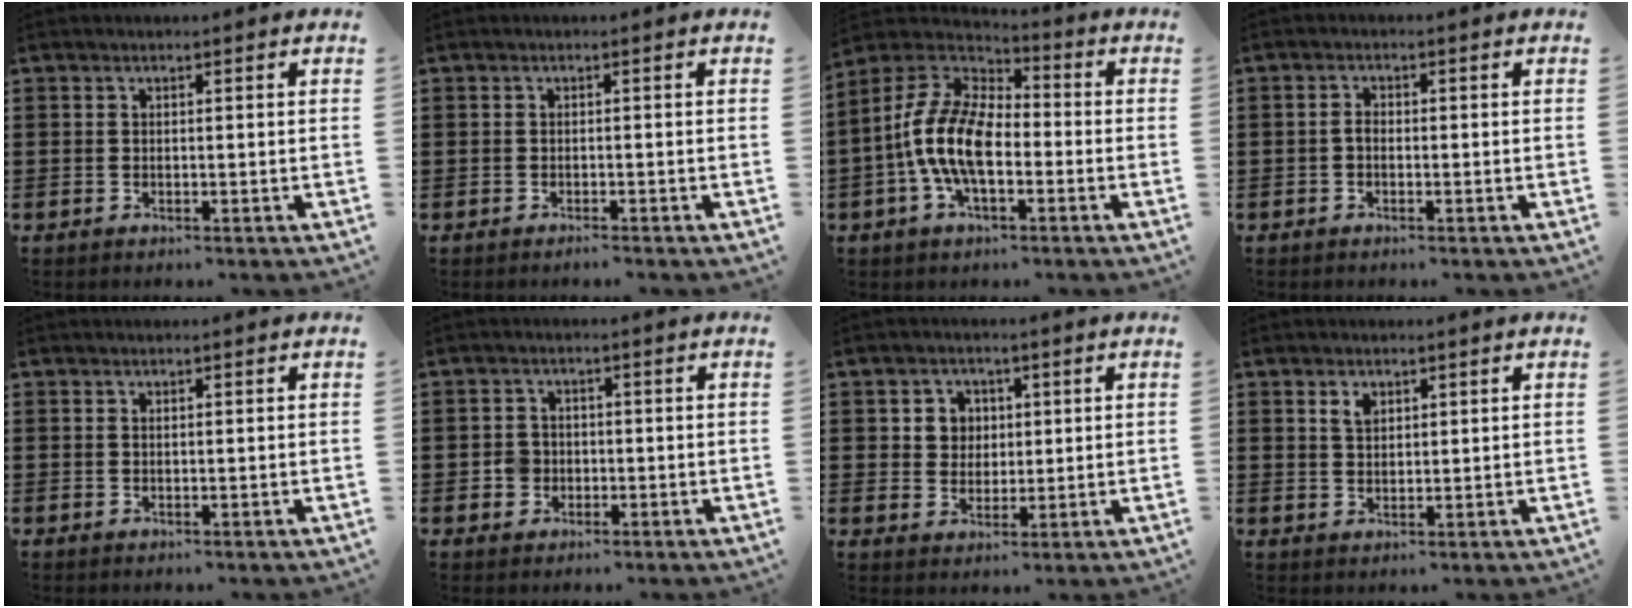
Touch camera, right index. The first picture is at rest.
{"total": 0.7, "force": [-0.7, 0.0, 0.1], "torque": [-0.004, -0.004, -0.015]}
{"total": 12.0, "force": [-2.8, 5.8, 10.2], "torque": [-0.253, -0.005, -0.061]}
{"total": 1.3, "force": [-0.5, 0.8, 1.0], "torque": [-0.020, 0.001, -0.010]}
{"total": 0.0}
{"total": 2.8, "force": [-0.7, 2.5, 1.0], "torque": [-0.027, 0.006, -0.015]}
{"total": 4.0, "force": [1.0, 3.7, 1.0], "torque": [-0.037, 0.013, 0.015]}
{"total": 2.2, "force": [1.3, 1.3, 1.2], "torque": [-0.027, 0.004, 0.025]}